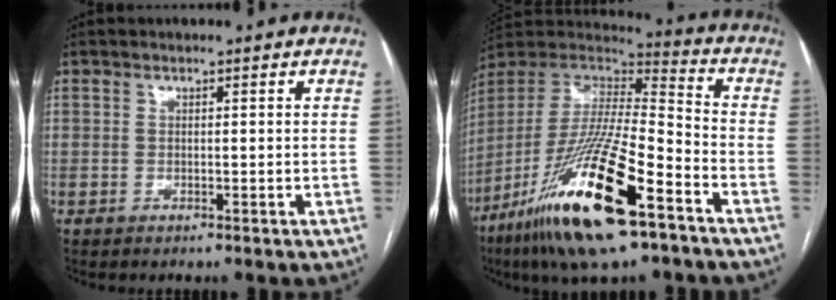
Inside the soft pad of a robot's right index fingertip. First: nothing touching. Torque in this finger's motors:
{"motor_torque": [1.05, -1.09, 0.62, 0.21]}